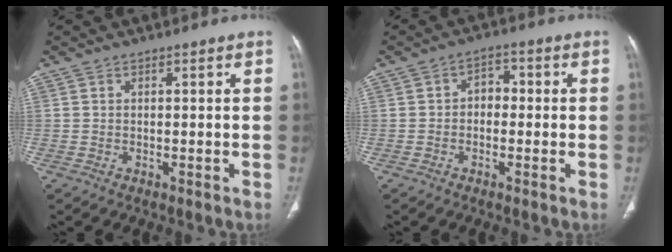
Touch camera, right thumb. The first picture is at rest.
{"total": 3.5, "force": [-0.4, 2.7, 2.2], "torque": [-0.014, 0.017, -0.018]}